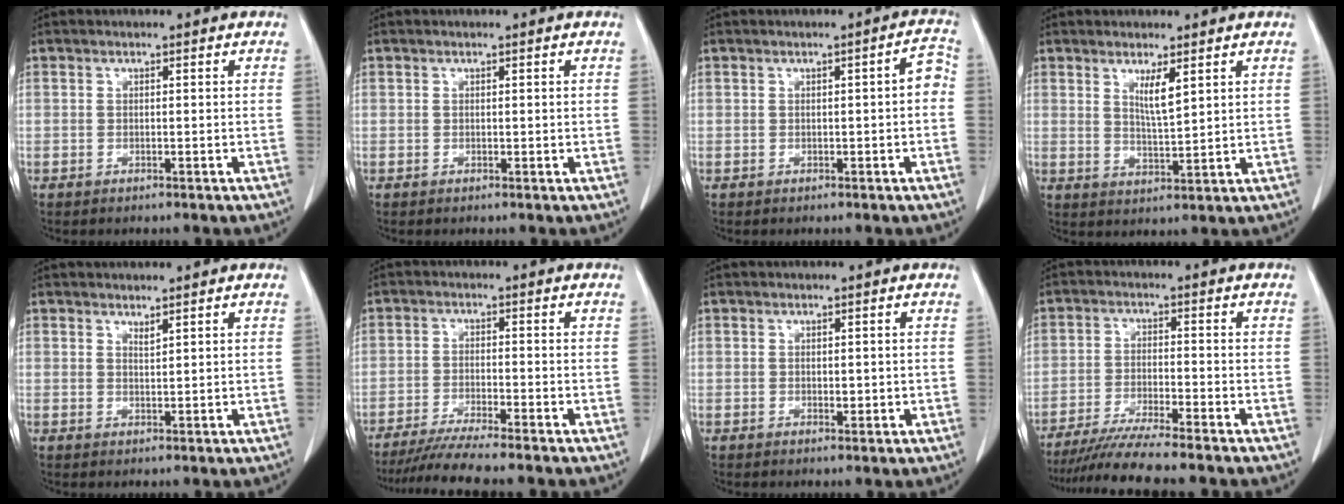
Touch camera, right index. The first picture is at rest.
{"total": 0.0}
{"total": 2.9, "force": [-0.2, 0.8, 2.8], "torque": [-0.030, 0.021, -0.003]}
{"total": 4.0, "force": [2.2, 0.3, 3.4], "torque": [-0.061, -0.013, 0.043]}
{"total": 1.2, "force": [1.0, 0.0, 0.6], "torque": [-0.010, -0.008, 0.018]}
{"total": 6.2, "force": [-5.3, -1.5, 2.8], "torque": [-0.047, -0.026, -0.096]}
{"total": 1.4, "force": [0.1, 0.8, 1.2], "torque": [-0.013, -0.002, 0.002]}
{"total": 7.5, "force": [-6.6, -1.7, 3.2], "torque": [-0.051, -0.027, -0.117]}